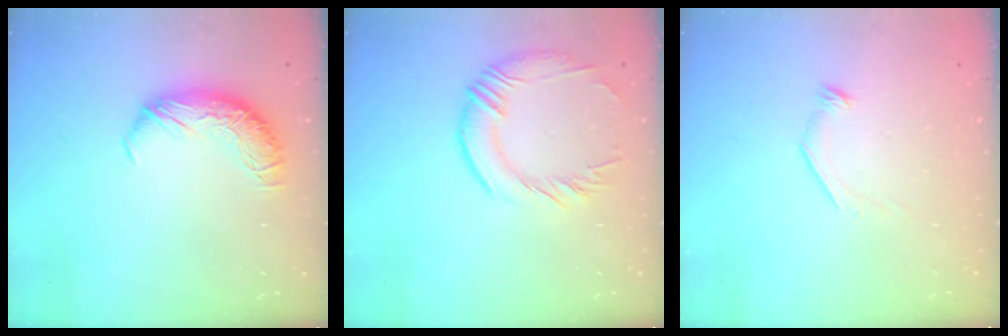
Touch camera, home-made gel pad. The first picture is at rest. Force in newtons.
{"total": 2.6, "press": 2.2, "slide": 1.5}
{"total": 6.8, "press": 6.8, "slide": 0.7}